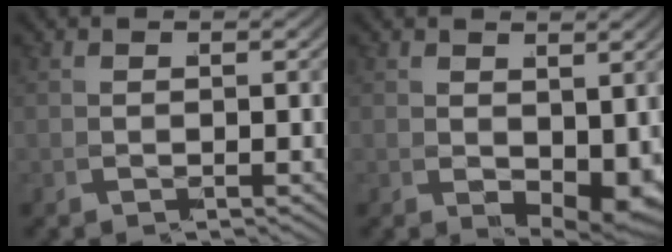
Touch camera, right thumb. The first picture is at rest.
{"total": 2.7, "force": [0.2, 1.2, 2.4], "torque": [-0.039, -0.014, 0.015]}